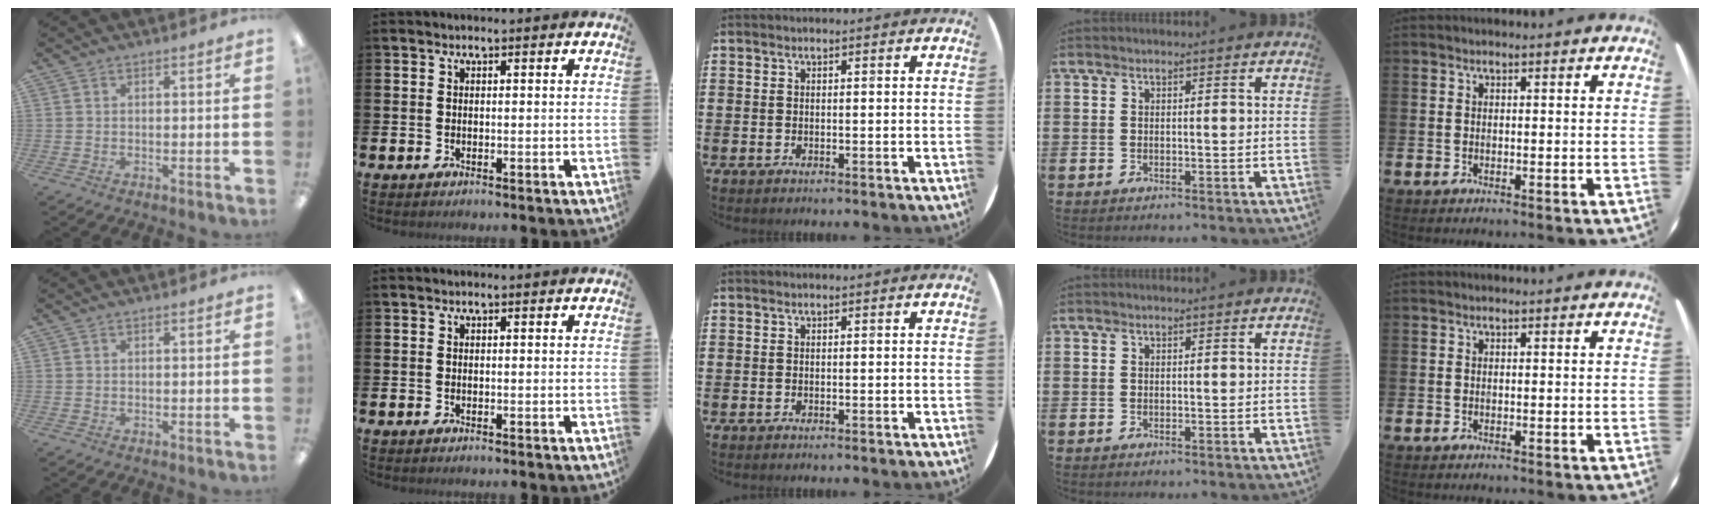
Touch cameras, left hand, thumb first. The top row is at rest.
{}